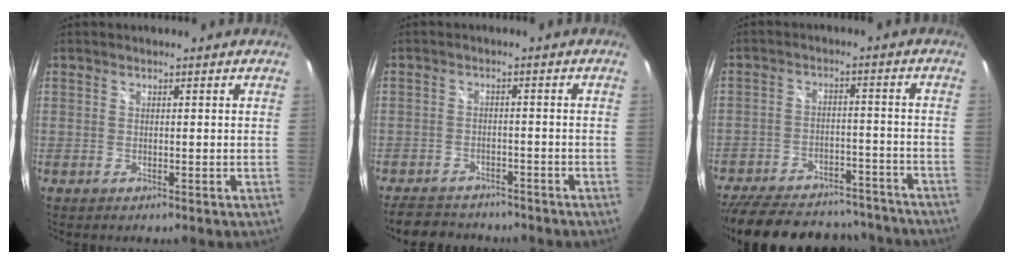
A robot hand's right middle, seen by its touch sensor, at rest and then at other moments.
{"total": 8.1, "force": [-7.0, 3.6, 2.2], "torque": [-0.062, 0.008, -0.102]}
{"total": 27.5, "force": [-23.1, 10.2, 10.8], "torque": [-0.232, 0.016, -0.302]}